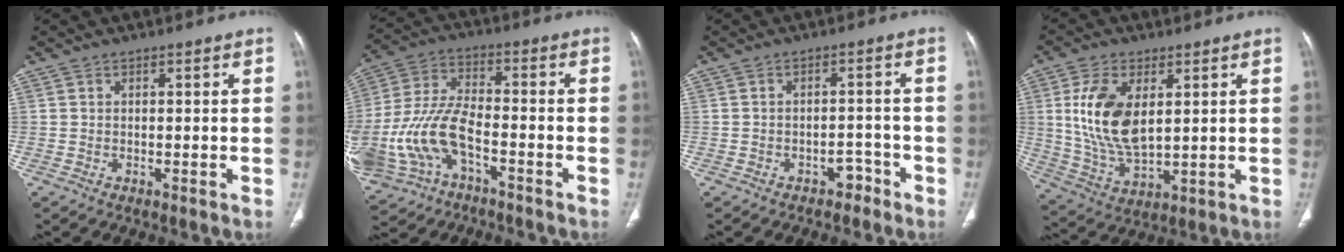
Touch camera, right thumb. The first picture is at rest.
{"total": 16.4, "force": [-5.7, 9.0, 12.4], "torque": [-0.271, 0.032, -0.103]}
{"total": 3.2, "force": [-2.4, 2.0, 1.0], "torque": [-0.003, 0.026, -0.029]}
{"total": 13.8, "force": [3.1, 7.4, 11.2], "torque": [-0.220, -0.018, 0.071]}